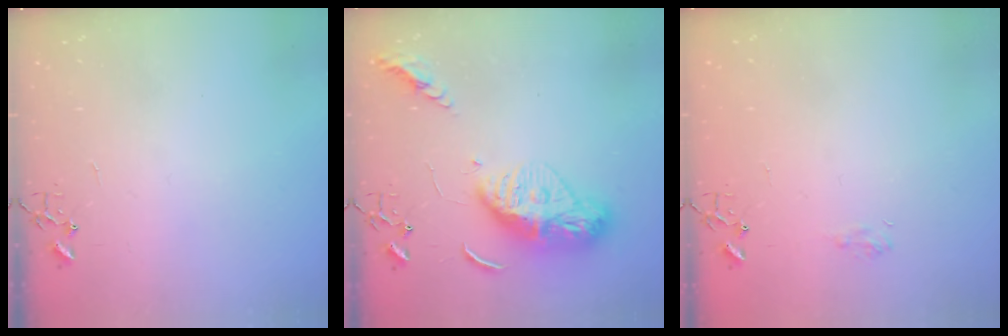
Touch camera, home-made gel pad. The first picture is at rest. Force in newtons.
{"total": 15.4, "press": 15.3, "slide": 1.2}
{"total": 6.9, "press": 6.8, "slide": 0.8}